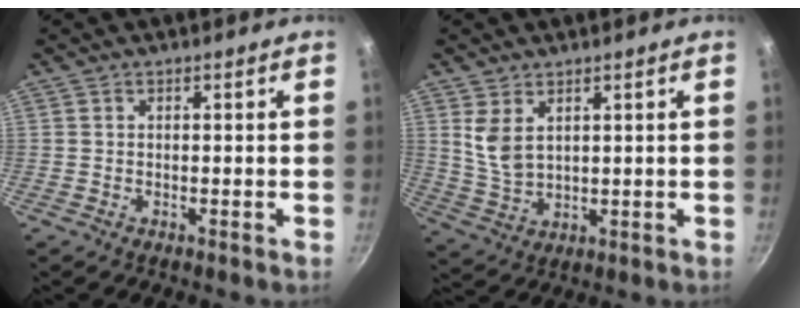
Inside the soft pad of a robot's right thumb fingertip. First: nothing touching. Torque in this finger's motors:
{"motor_torque": [-0.63, 0.76, 0.20, -0.33, 0.07]}